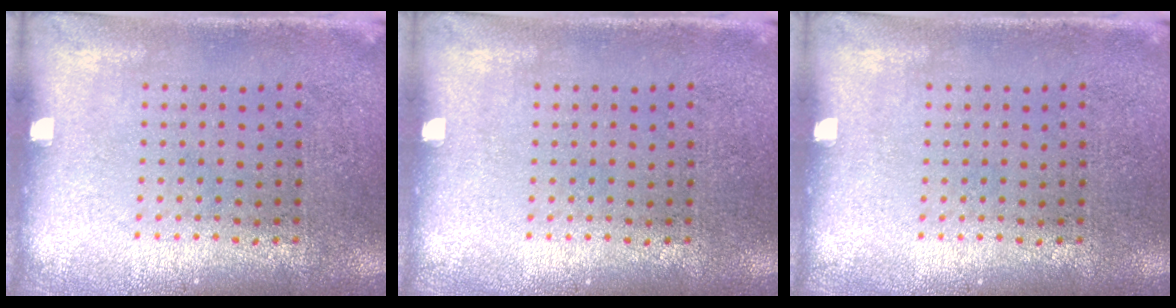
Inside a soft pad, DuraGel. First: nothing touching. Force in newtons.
{"total": 0.0}
{"total": 0.0}